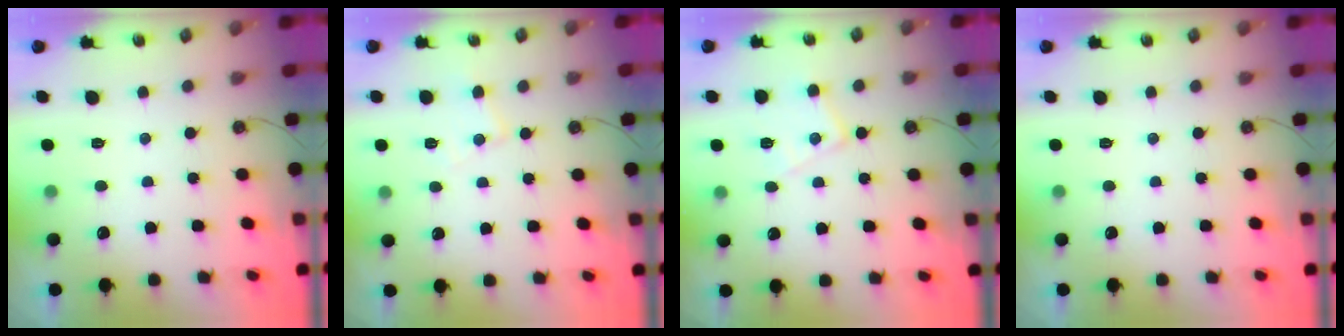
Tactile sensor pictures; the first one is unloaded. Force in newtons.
{"total": 6.8, "press": 6.8, "slide": 0.3}
{"total": 10.3, "press": 10.3, "slide": 0.6}
{"total": 0.0}